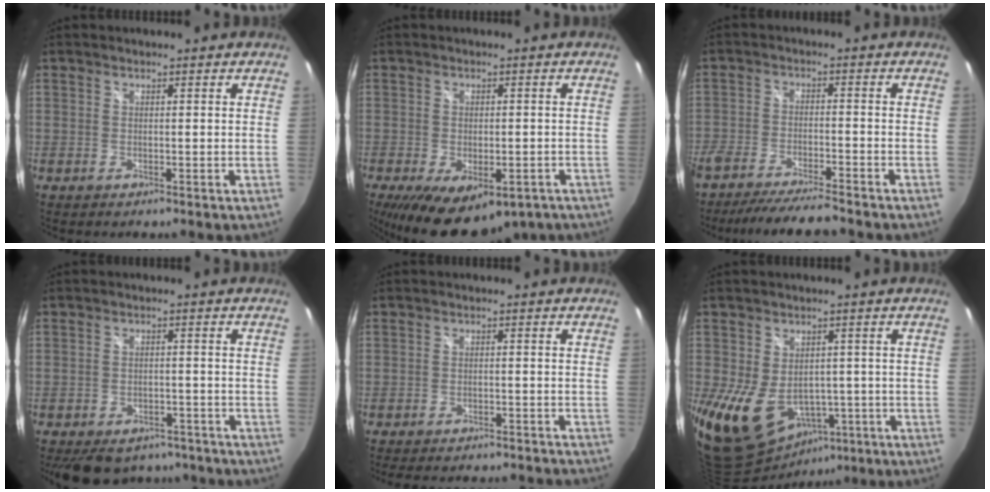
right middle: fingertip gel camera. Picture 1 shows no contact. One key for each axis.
{"total": 15.6, "fx": -9.4, "fy": 7.5, "fz": 10.0, "tx": -0.192, "ty": -0.039, "tz": -0.125}
{"total": 10.9, "fx": -9.9, "fy": 0.9, "fz": 4.6, "tx": -0.104, "ty": -0.013, "tz": -0.164}
{"total": 13.3, "fx": -10.4, "fy": 6.7, "fz": 4.9, "tx": -0.113, "ty": 0.007, "tz": -0.134}
{"total": 14.5, "fx": -13.0, "fy": 2.8, "fz": 5.9, "tx": -0.116, "ty": -0.018, "tz": -0.171}
{"total": 16.4, "fx": -5.1, "fy": 12.3, "fz": 9.6, "tx": -0.239, "ty": -0.028, "tz": -0.055}